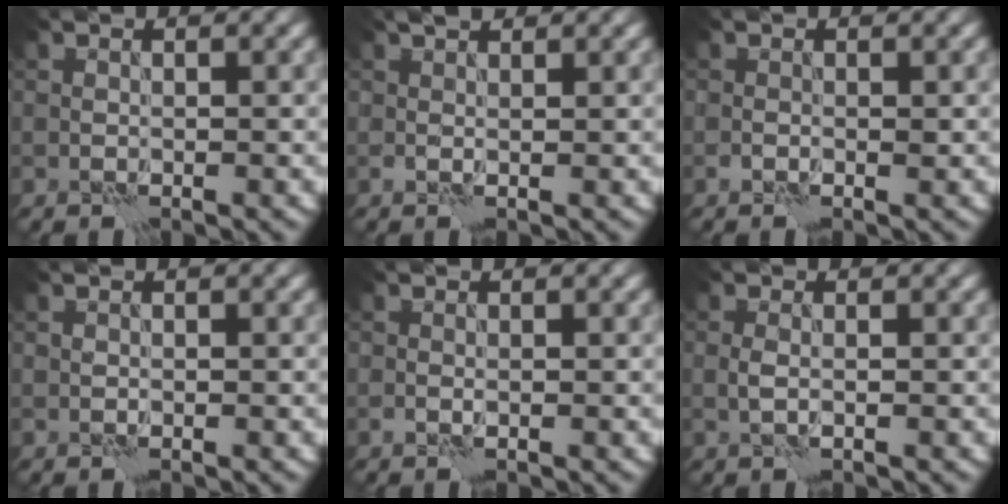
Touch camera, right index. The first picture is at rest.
{"total": 1.7, "force": [1.0, 0.7, 1.1], "torque": [-0.022, 0.004, 0.014]}
{"total": 0.9, "force": [-0.3, 0.5, 0.7], "torque": [-0.012, 0.000, -0.007]}
{"total": 0.0}
{"total": 0.0}
{"total": 0.6, "force": [0.1, 0.1, 0.6], "torque": [-0.016, -0.001, 0.000]}